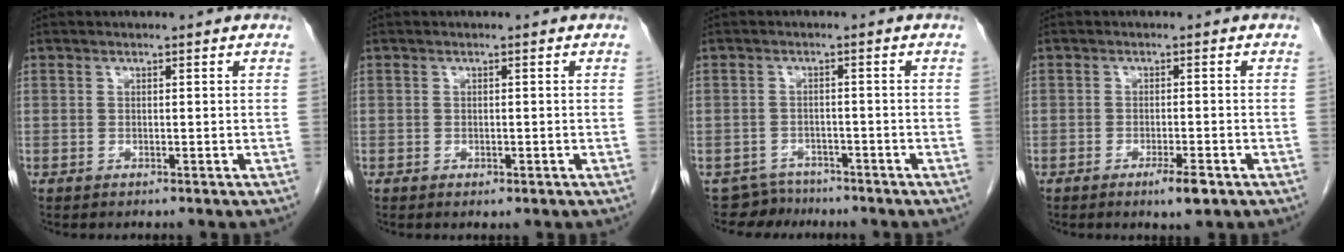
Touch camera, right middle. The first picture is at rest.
{"total": 0.9, "force": [-0.5, 0.5, 0.6], "torque": [-0.010, -0.001, -0.002]}
{"total": 3.7, "force": [-3.1, 1.5, -1.2], "torque": [0.017, 0.002, -0.053]}
{"total": 3.2, "force": [-1.9, 0.3, 2.6], "torque": [-0.043, -0.005, -0.028]}